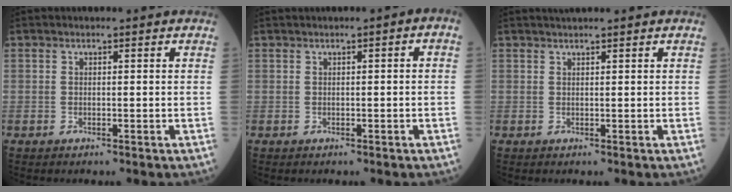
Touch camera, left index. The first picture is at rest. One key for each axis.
{"total": 1.4, "fx": 0.1, "fy": 0.4, "fz": 1.3, "tx": -0.018, "ty": 0.012, "tz": 0.002}
{"total": 2.5, "fx": 2.2, "fy": -0.2, "fz": 1.1, "tx": -0.010, "ty": 0.023, "tz": 0.038}